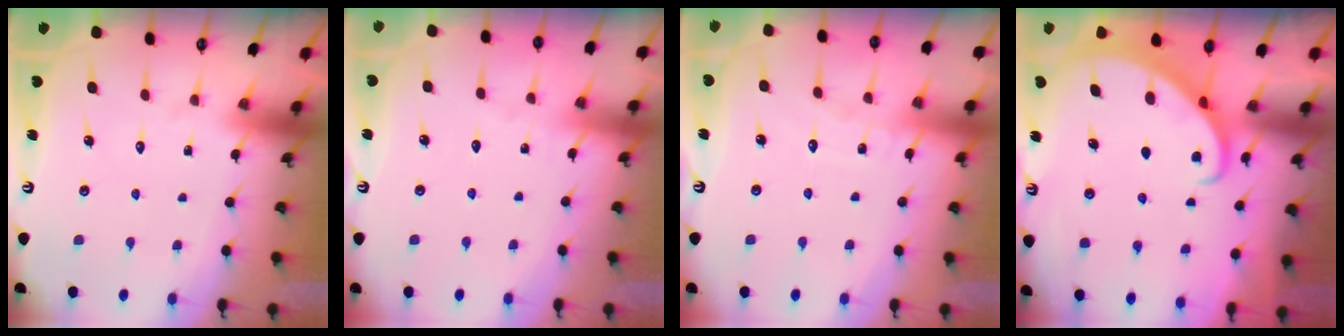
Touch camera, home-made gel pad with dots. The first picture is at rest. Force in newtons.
{"total": 2.0, "press": 2.0, "slide": 0.2}
{"total": 6.5, "press": 6.5, "slide": 0.4}
{"total": 2.6, "press": 2.6, "slide": 0.1}